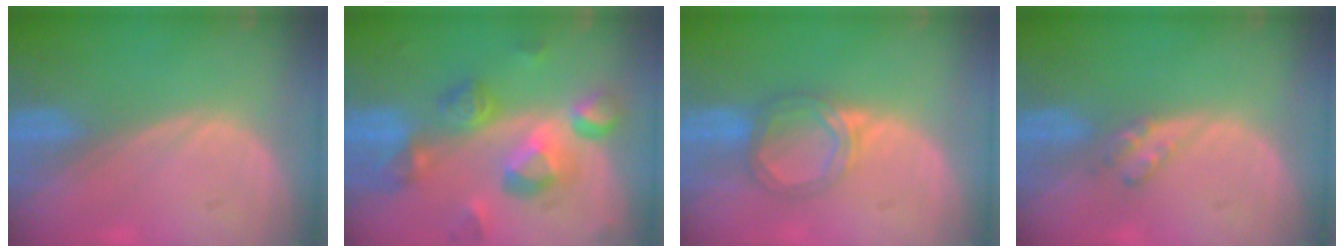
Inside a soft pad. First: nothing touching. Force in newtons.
{"total": 10.3, "press": 9.3, "slide": 4.6}
{"total": 5.3, "press": 4.8, "slide": 2.2}
{"total": 2.4, "press": 2.4, "slide": 0.2}